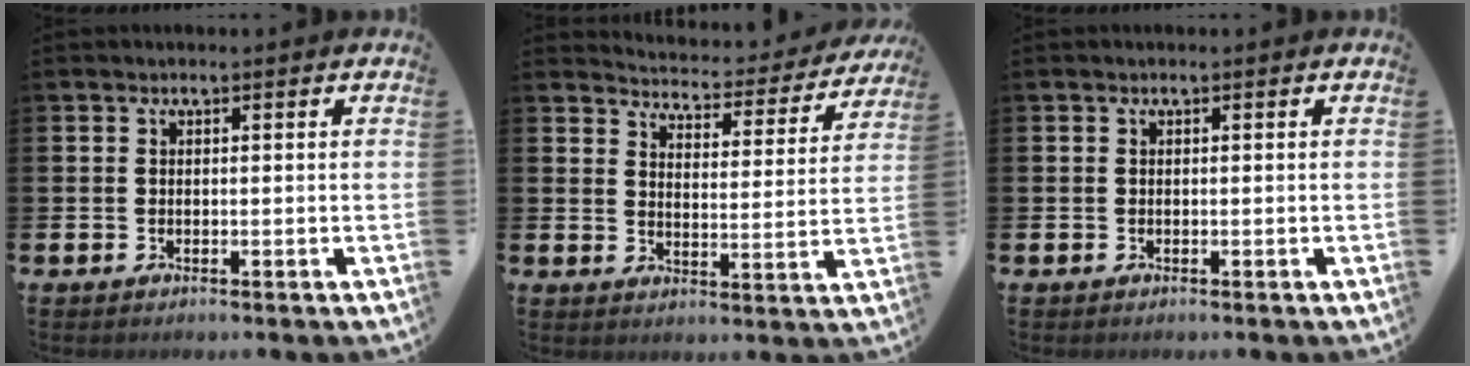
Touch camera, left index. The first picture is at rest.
{"total": 4.3, "force": [4.3, 0.7, 0.4], "torque": [-0.029, -0.040, 0.068]}
{"total": 0.0}